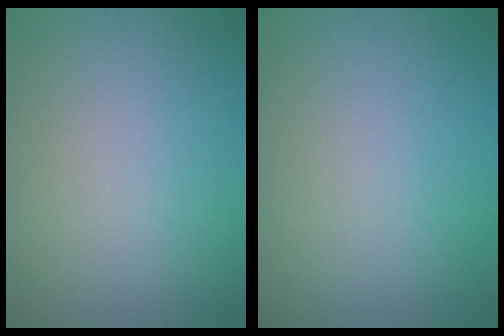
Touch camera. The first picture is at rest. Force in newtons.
{"total": 0.0}